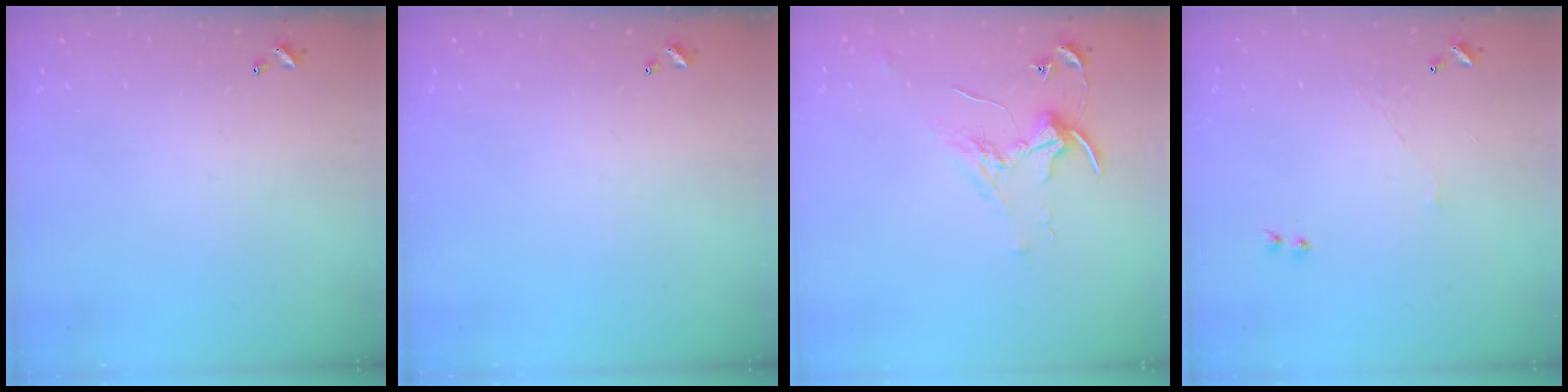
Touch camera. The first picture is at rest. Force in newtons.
{"total": 0.0}
{"total": 2.1, "press": 2.1, "slide": 0.1}
{"total": 2.4, "press": 2.3, "slide": 0.6}